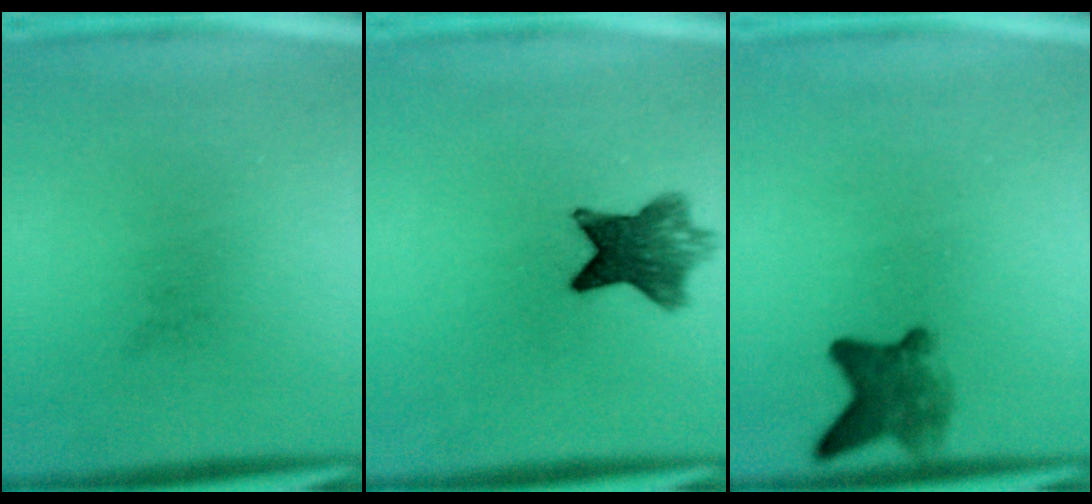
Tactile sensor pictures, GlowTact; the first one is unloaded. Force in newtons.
{"total": 7.7}
{"total": 4.6}